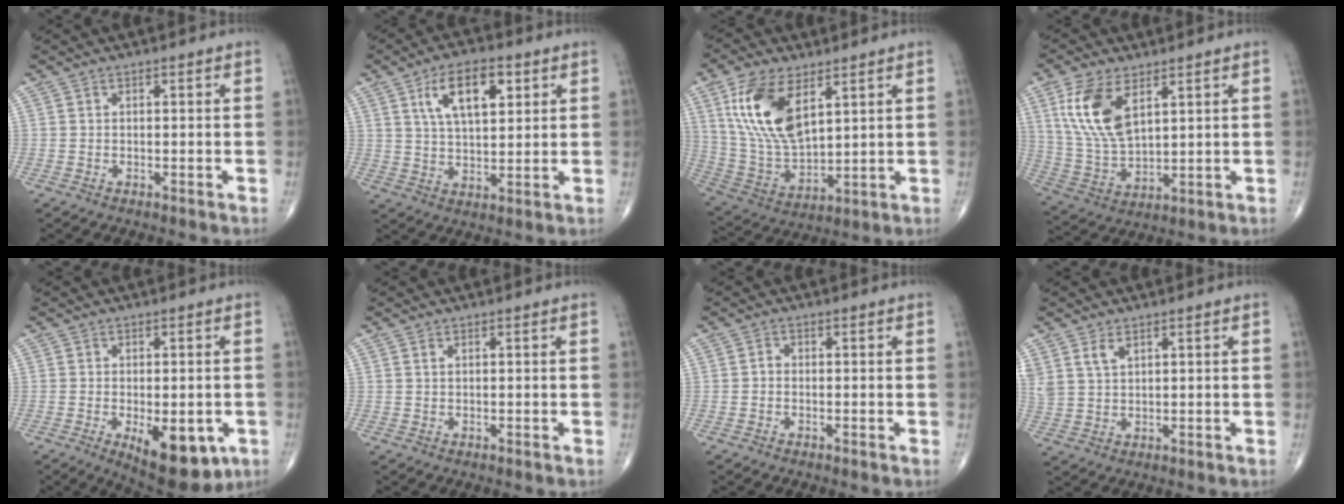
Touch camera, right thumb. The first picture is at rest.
{"total": 11.1, "force": [4.5, 5.2, 8.7], "torque": [-0.132, -0.012, 0.082]}
{"total": 16.1, "force": [6.9, 7.9, 12.3], "torque": [-0.233, -0.025, 0.145]}
{"total": 13.0, "force": [5.6, 6.4, 9.8], "torque": [-0.197, -0.017, 0.121]}
{"total": 12.0, "force": [-4.1, 5.5, 9.9], "torque": [-0.119, -0.008, -0.045]}
{"total": 0.7, "force": [0.4, 0.3, 0.5], "torque": [-0.013, 0.005, 0.009]}
{"total": 1.0, "force": [-0.3, 0.8, 0.6], "torque": [-0.003, 0.003, -0.009]}
{"total": 4.6, "force": [2.6, 2.6, 2.7], "torque": [-0.054, -0.007, 0.062]}